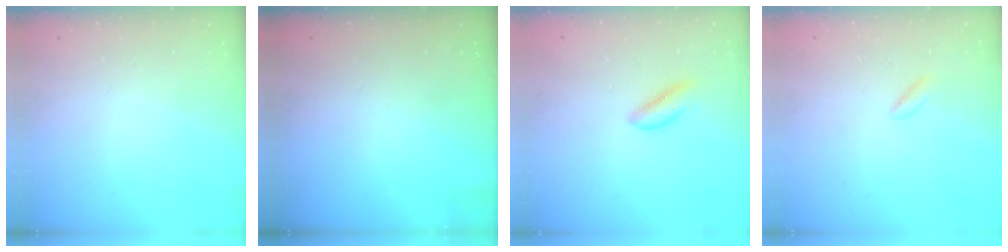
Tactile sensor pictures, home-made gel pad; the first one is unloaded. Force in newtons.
{"total": 0.0}
{"total": 2.2, "press": 2.2, "slide": 0.4}
{"total": 1.3, "press": 1.0, "slide": 0.7}